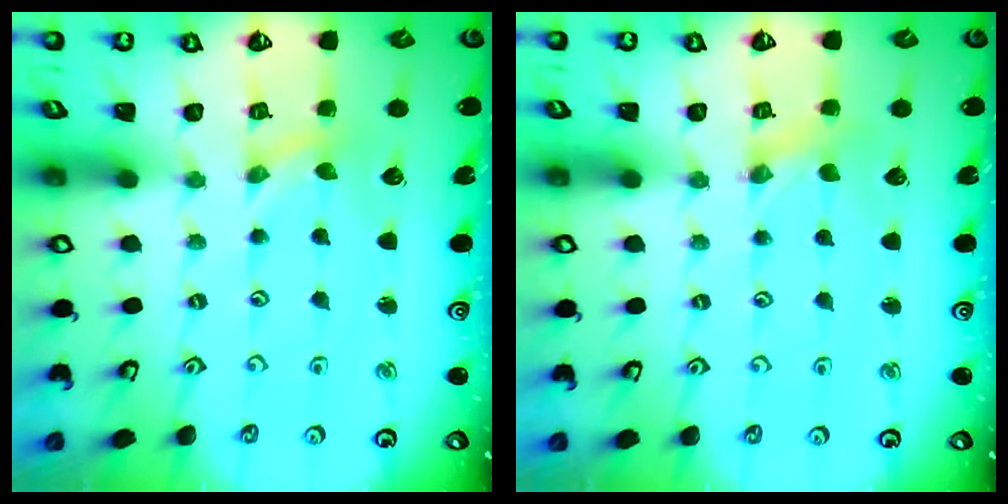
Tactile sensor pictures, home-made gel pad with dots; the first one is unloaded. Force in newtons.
{"total": 0.0}